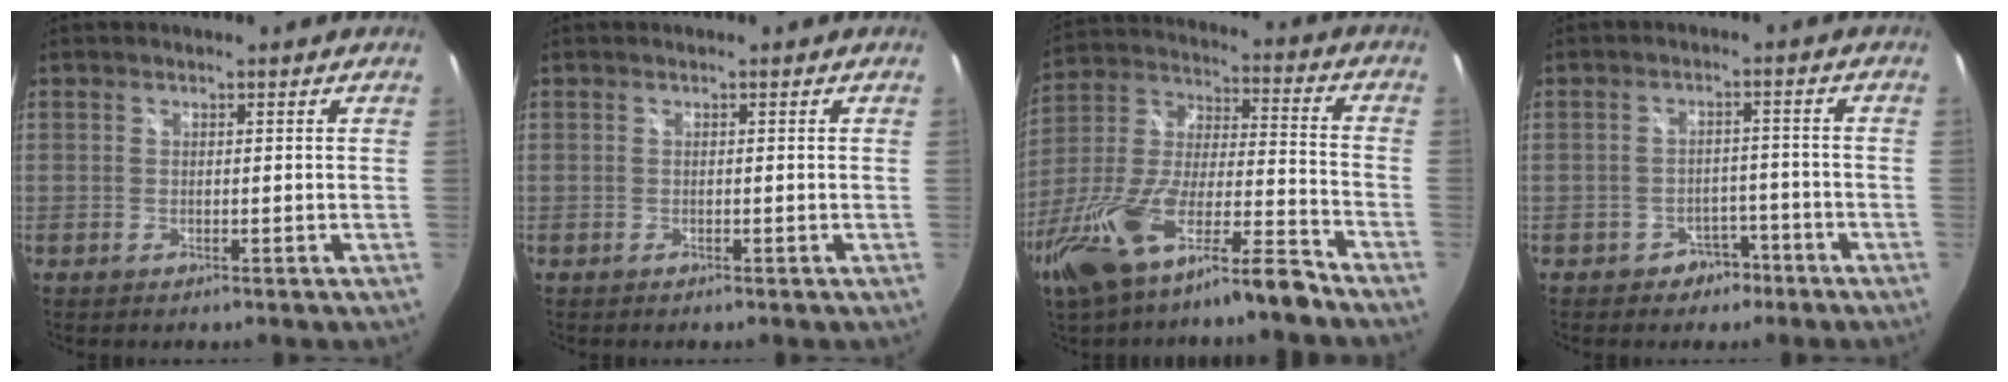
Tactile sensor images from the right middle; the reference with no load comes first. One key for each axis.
{"total": 0.0}
{"total": 19.3, "fx": -13.5, "fy": 3.7, "fz": 13.3, "tx": -0.270, "ty": -0.018, "tz": -0.247}
{"total": 4.3, "fx": -2.9, "fy": 3.1, "fz": 0.9, "tx": -0.020, "ty": 0.015, "tz": -0.035}